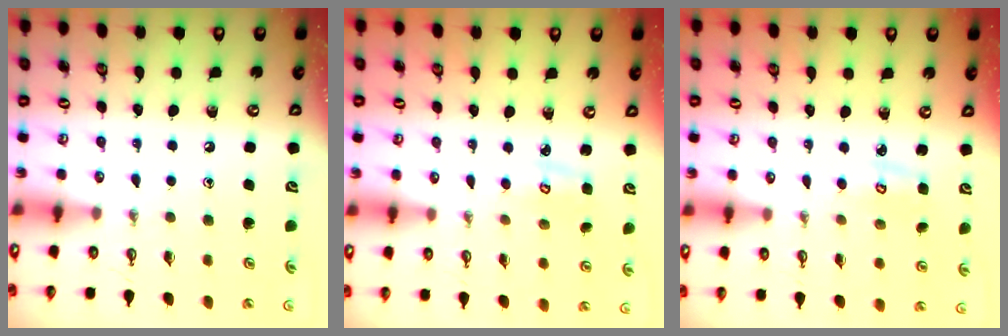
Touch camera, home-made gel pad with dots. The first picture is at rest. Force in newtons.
{"total": 2.5, "press": 2.5, "slide": 0.2}
{"total": 2.5, "press": 2.5, "slide": 0.2}